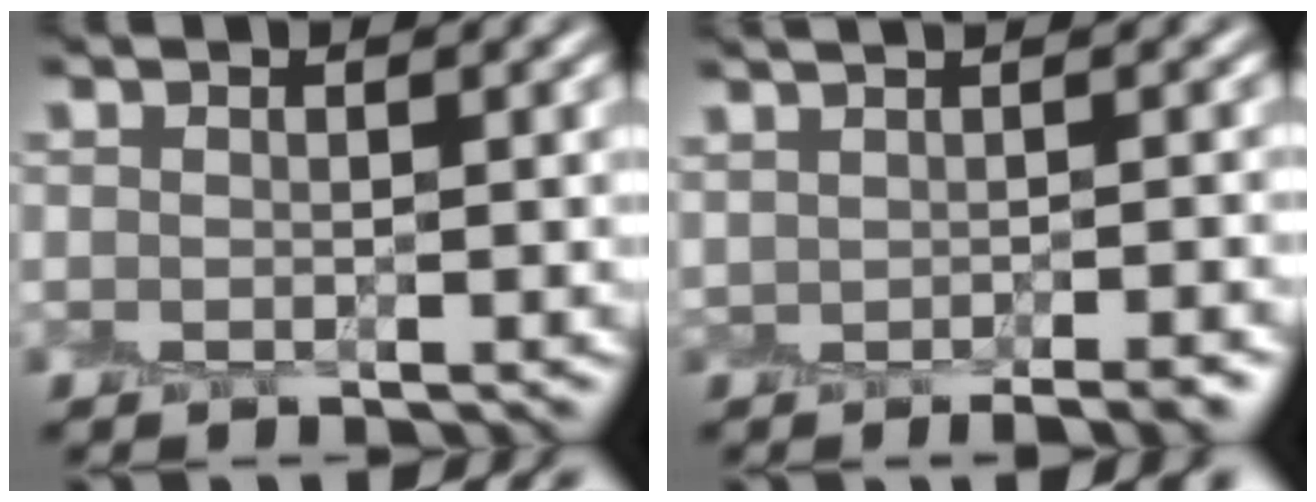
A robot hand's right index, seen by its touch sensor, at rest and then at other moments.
{"total": 5.7, "force": [-0.8, 2.2, 5.2], "torque": [-0.026, 0.013, 0.002]}